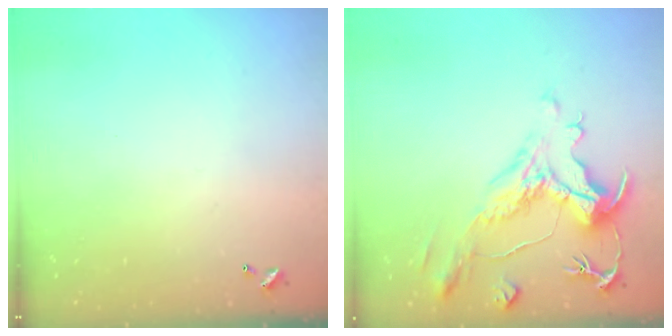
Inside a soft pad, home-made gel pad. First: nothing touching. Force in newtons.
{"total": 1.9, "press": 0.8, "slide": 1.7}